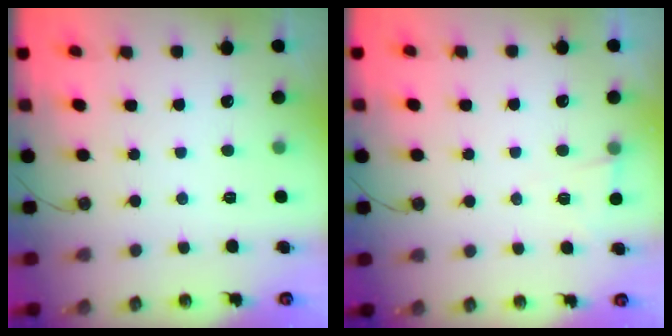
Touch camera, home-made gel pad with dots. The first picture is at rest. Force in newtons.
{"total": 3.5, "press": 2.9, "slide": 2.1}